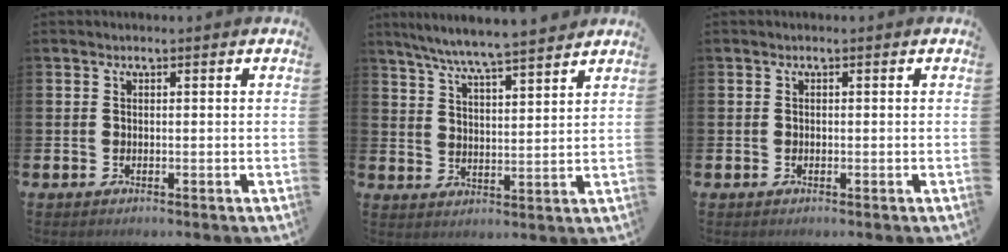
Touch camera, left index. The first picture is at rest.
{"total": 7.1, "force": [6.8, -0.1, 2.1], "torque": [-0.068, -0.036, 0.121]}
{"total": 0.0}